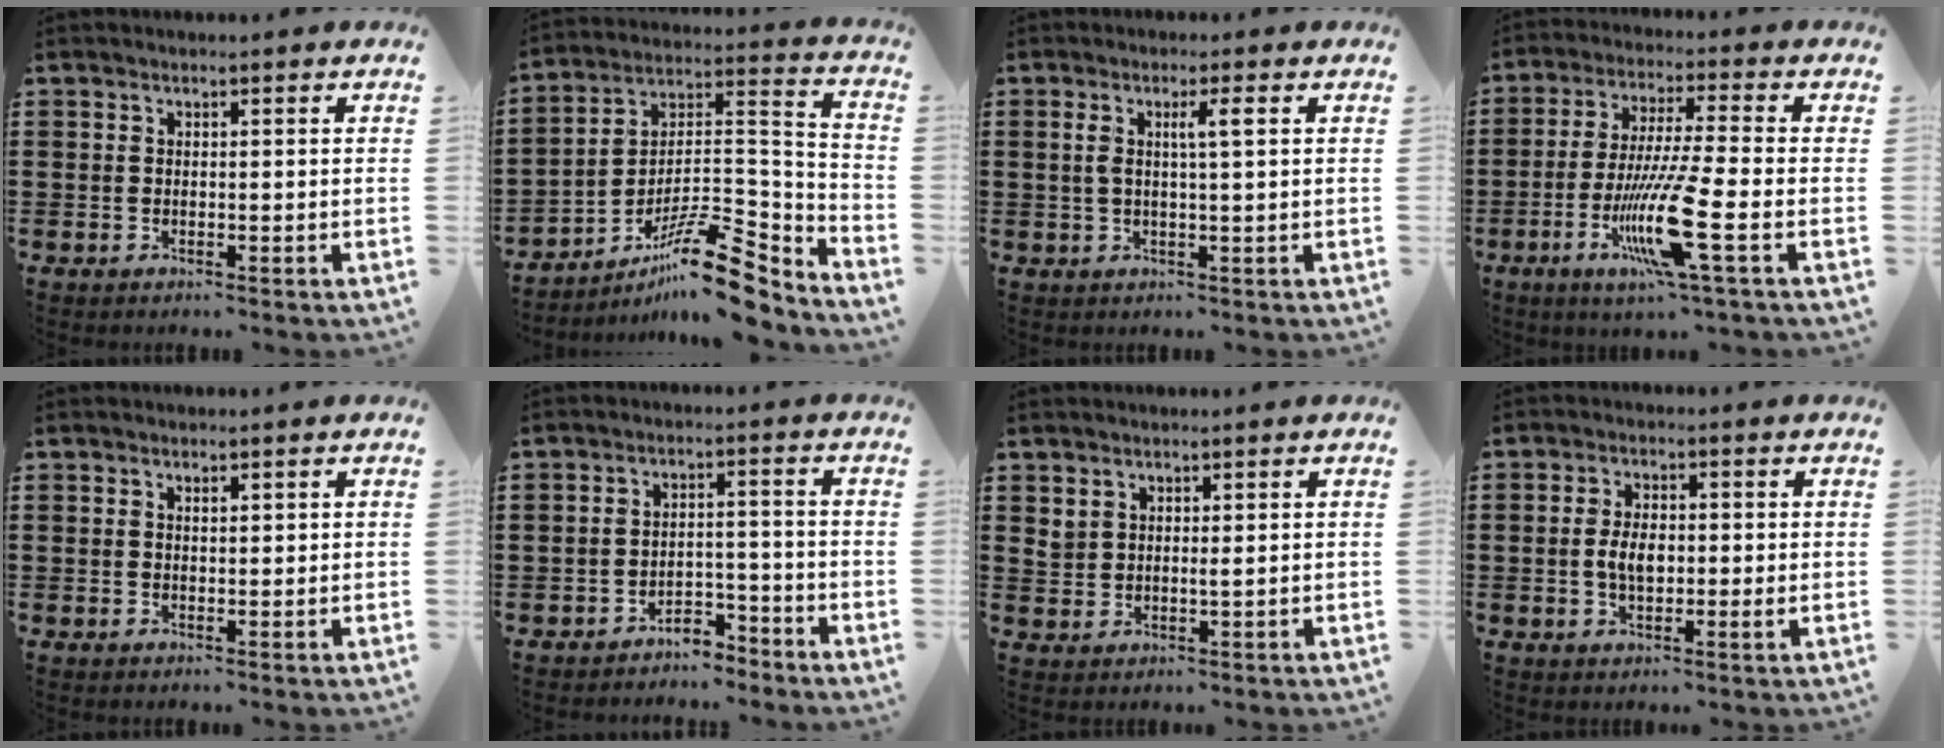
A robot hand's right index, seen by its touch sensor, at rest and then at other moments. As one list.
[{"total": 14.3, "force": [-10.5, 3.2, 9.2], "torque": [-0.129, 0.040, -0.189]}, {"total": 3.4, "force": [0.8, 0.2, 3.3], "torque": [-0.065, 0.001, 0.009]}, {"total": 12.3, "force": [-4.6, 0.8, 11.4], "torque": [-0.233, -0.014, -0.091]}, {"total": 0.9, "force": [0.7, 0.3, 0.4], "torque": [-0.009, 0.002, 0.013]}, {"total": 3.5, "force": [-3.4, 0.7, 0.2], "torque": [-0.008, 0.005, -0.071]}, {"total": 1.9, "force": [1.5, 0.9, 0.7], "torque": [-0.018, 0.002, 0.030]}, {"total": 4.2, "force": [-0.2, 1.8, 3.8], "torque": [-0.071, -0.002, -0.008]}]